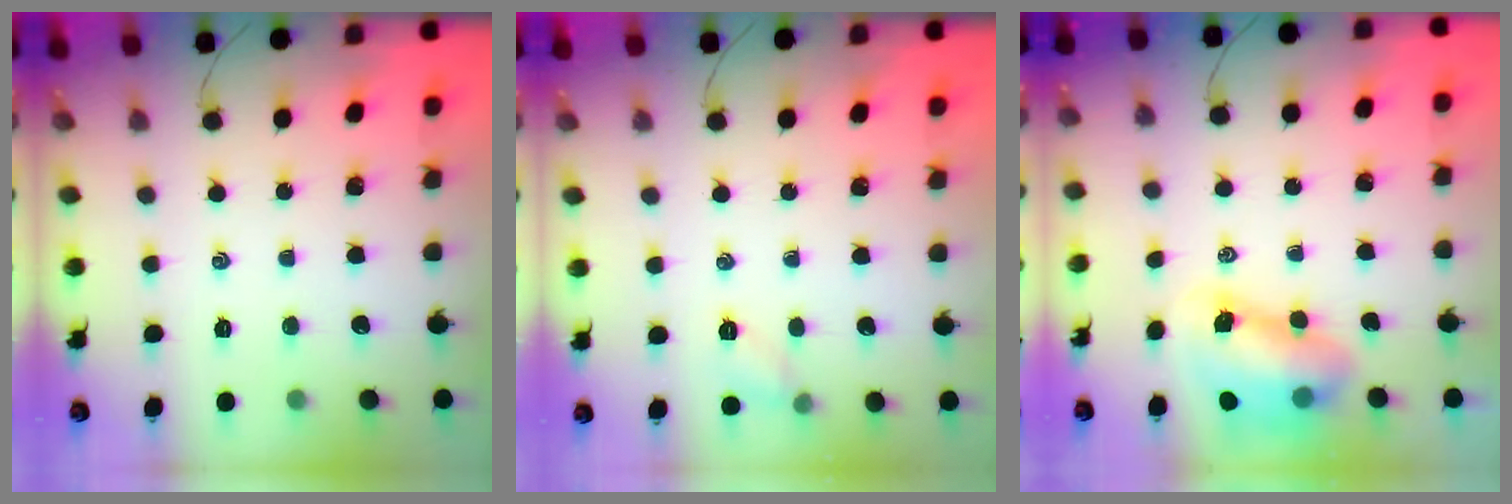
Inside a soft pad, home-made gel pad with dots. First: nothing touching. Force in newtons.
{"total": 5.7, "press": 5.5, "slide": 1.5}
{"total": 8.1, "press": 7.9, "slide": 2.0}